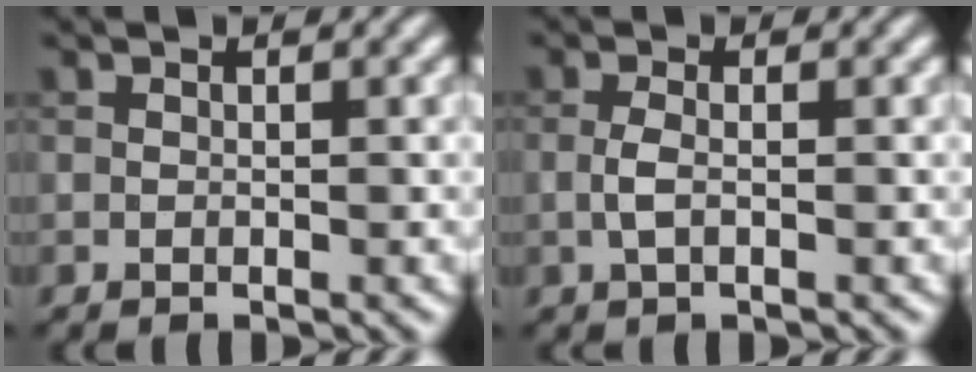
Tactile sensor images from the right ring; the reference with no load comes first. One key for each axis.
{"total": 1.4, "fx": -0.3, "fy": 0.5, "fz": 1.3, "tx": -0.032, "ty": 0.000, "tz": -0.009}